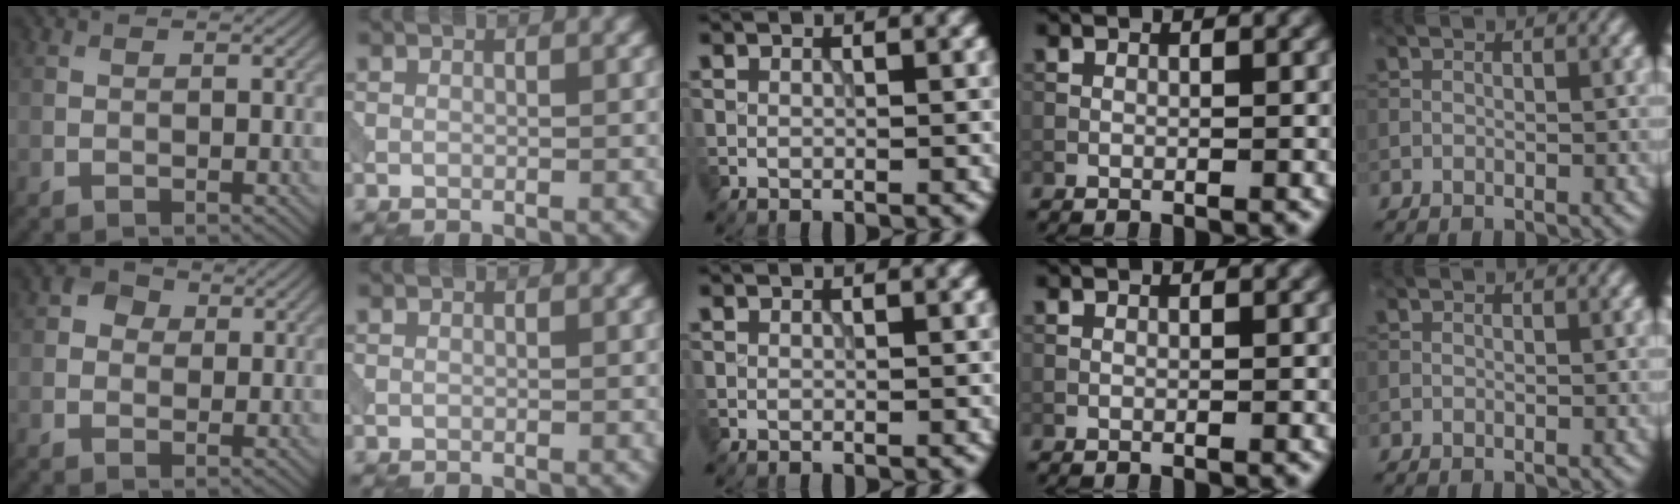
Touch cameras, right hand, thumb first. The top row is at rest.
{"thumb": {"total": 2.8, "force": [0.6, 2.4, 1.3], "torque": [-0.022, 0.004, 0.002]}}